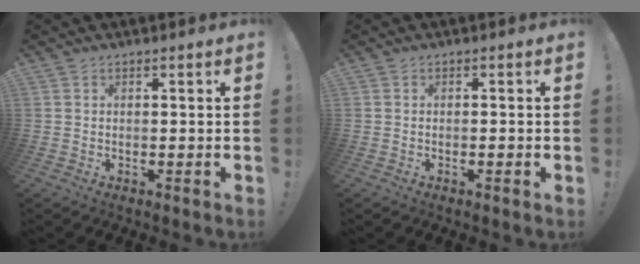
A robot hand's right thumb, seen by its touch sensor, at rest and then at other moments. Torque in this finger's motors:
{"motor_torque": [-0.09, -0.21, -0.03, -0.08, -0.01]}